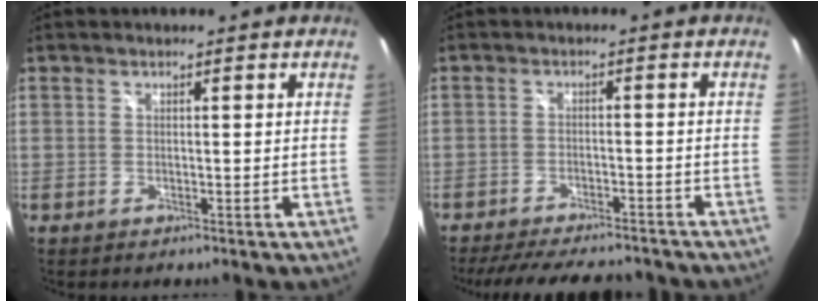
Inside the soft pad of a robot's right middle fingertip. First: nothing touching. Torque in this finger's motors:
{"motor_torque": [0.28, -0.31, 0.11, 0.04]}